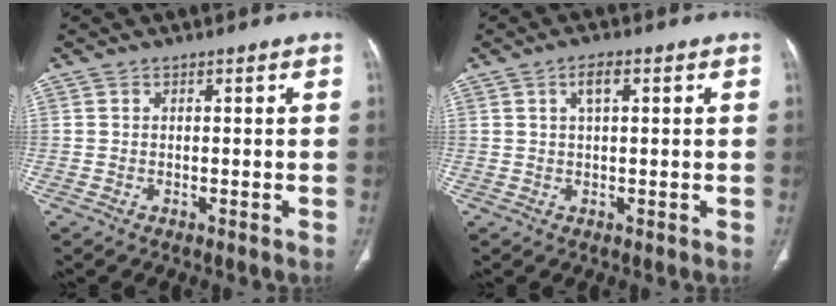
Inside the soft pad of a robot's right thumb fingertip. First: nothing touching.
{"total": 3.0, "force": [1.1, 1.2, 2.5], "torque": [-0.046, 0.004, 0.021]}